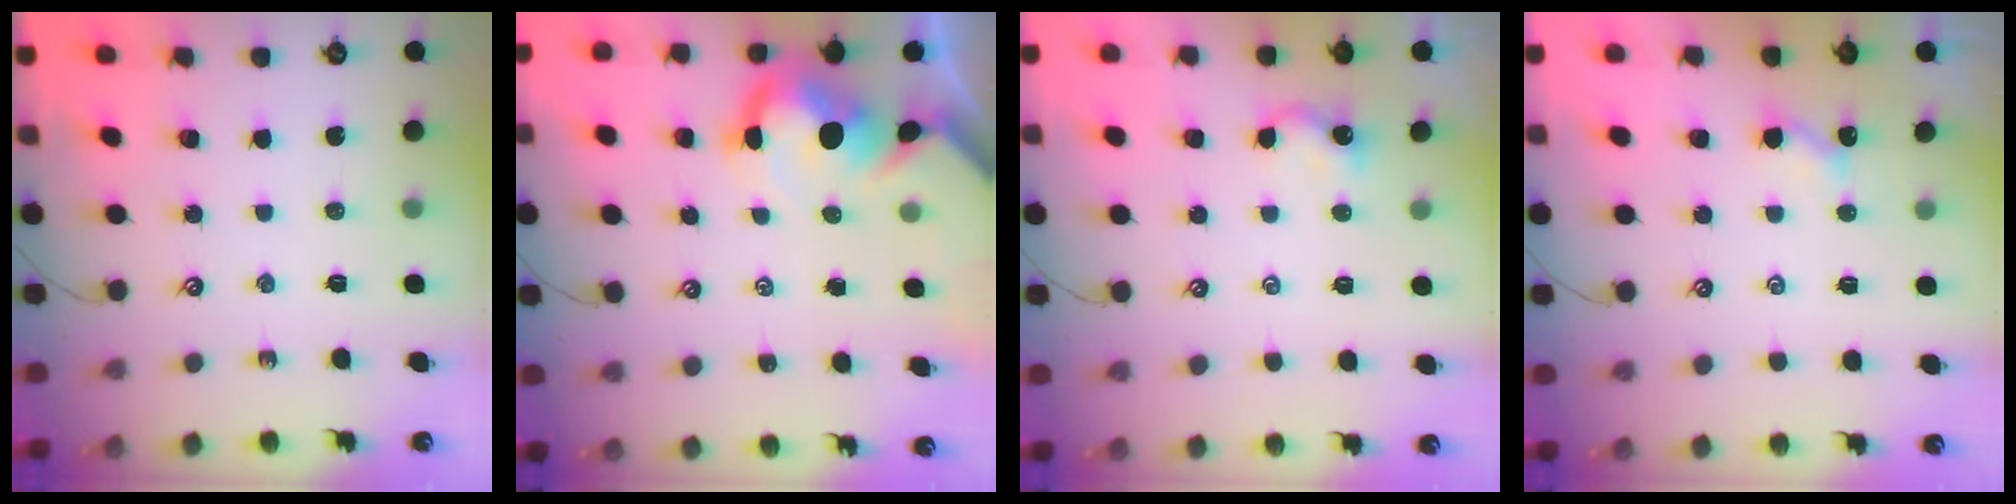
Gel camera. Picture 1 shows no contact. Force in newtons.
{"total": 7.6, "press": 7.5, "slide": 1.1}
{"total": 3.8, "press": 3.8, "slide": 0.1}
{"total": 4.0, "press": 4.0, "slide": 0.0}